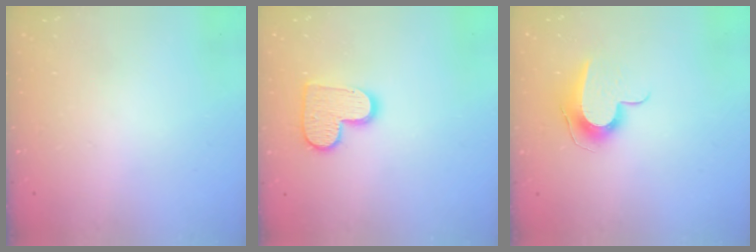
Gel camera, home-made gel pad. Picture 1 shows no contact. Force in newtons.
{"total": 11.8, "press": 11.8, "slide": 0.7}
{"total": 9.5, "press": 9.5, "slide": 0.2}